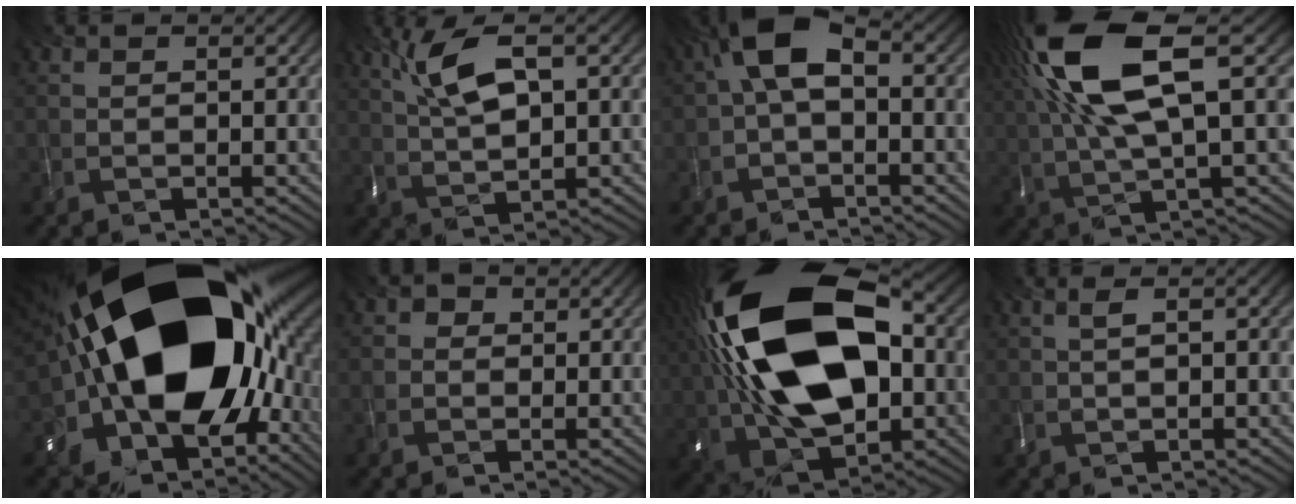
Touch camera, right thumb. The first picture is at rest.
{"total": 7.7, "force": [2.9, 2.2, 6.8], "torque": [-0.149, 0.013, 0.061]}
{"total": 5.9, "force": [0.4, 3.0, 5.1], "torque": [-0.102, 0.022, -0.004]}
{"total": 14.1, "force": [4.3, 4.0, 12.8], "torque": [-0.291, 0.021, 0.084]}
{"total": 22.2, "force": [-1.3, 13.6, 17.5], "torque": [-0.349, -0.049, -0.013]}
{"total": 1.7, "force": [0.3, 1.6, 0.5], "torque": [-0.009, 0.003, -0.002]}
{"total": 21.8, "force": [2.6, 12.6, 17.7], "torque": [-0.352, 0.007, 0.032]}
{"total": 1.3, "force": [0.3, -0.2, 1.2], "torque": [-0.029, 0.006, 0.009]}